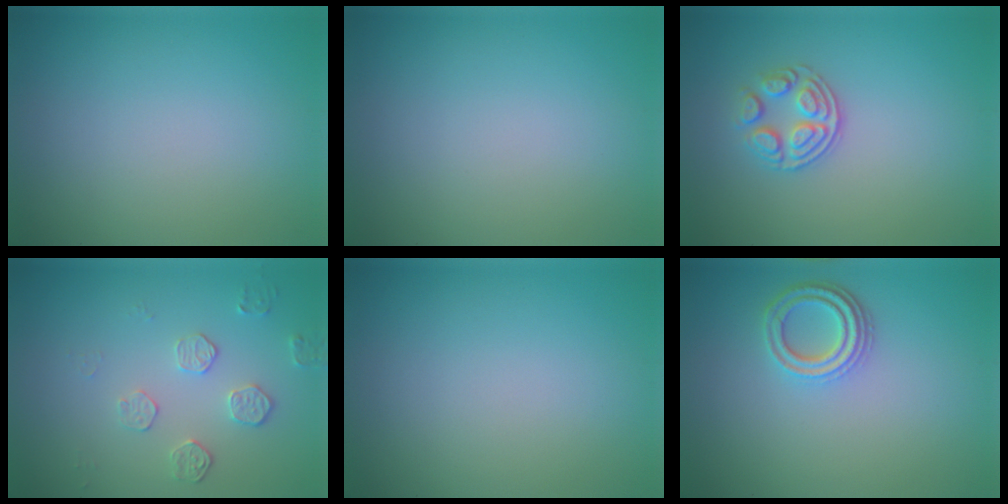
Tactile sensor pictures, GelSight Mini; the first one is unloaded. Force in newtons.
{"total": 0.0}
{"total": 2.9, "press": 2.5, "slide": 1.4}
{"total": 1.9, "press": 1.3, "slide": 1.3}
{"total": 0.0}
{"total": 3.2, "press": 2.7, "slide": 1.8}